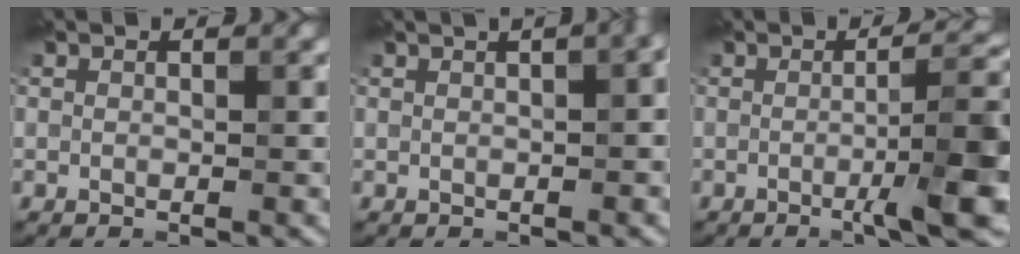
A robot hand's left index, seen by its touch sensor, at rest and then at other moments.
{"total": 8.2, "force": [2.7, 4.0, 6.6], "torque": [-0.026, 0.054, 0.015]}
{"total": 7.4, "force": [-1.5, 1.2, 7.2], "torque": [-0.095, 0.011, -0.031]}